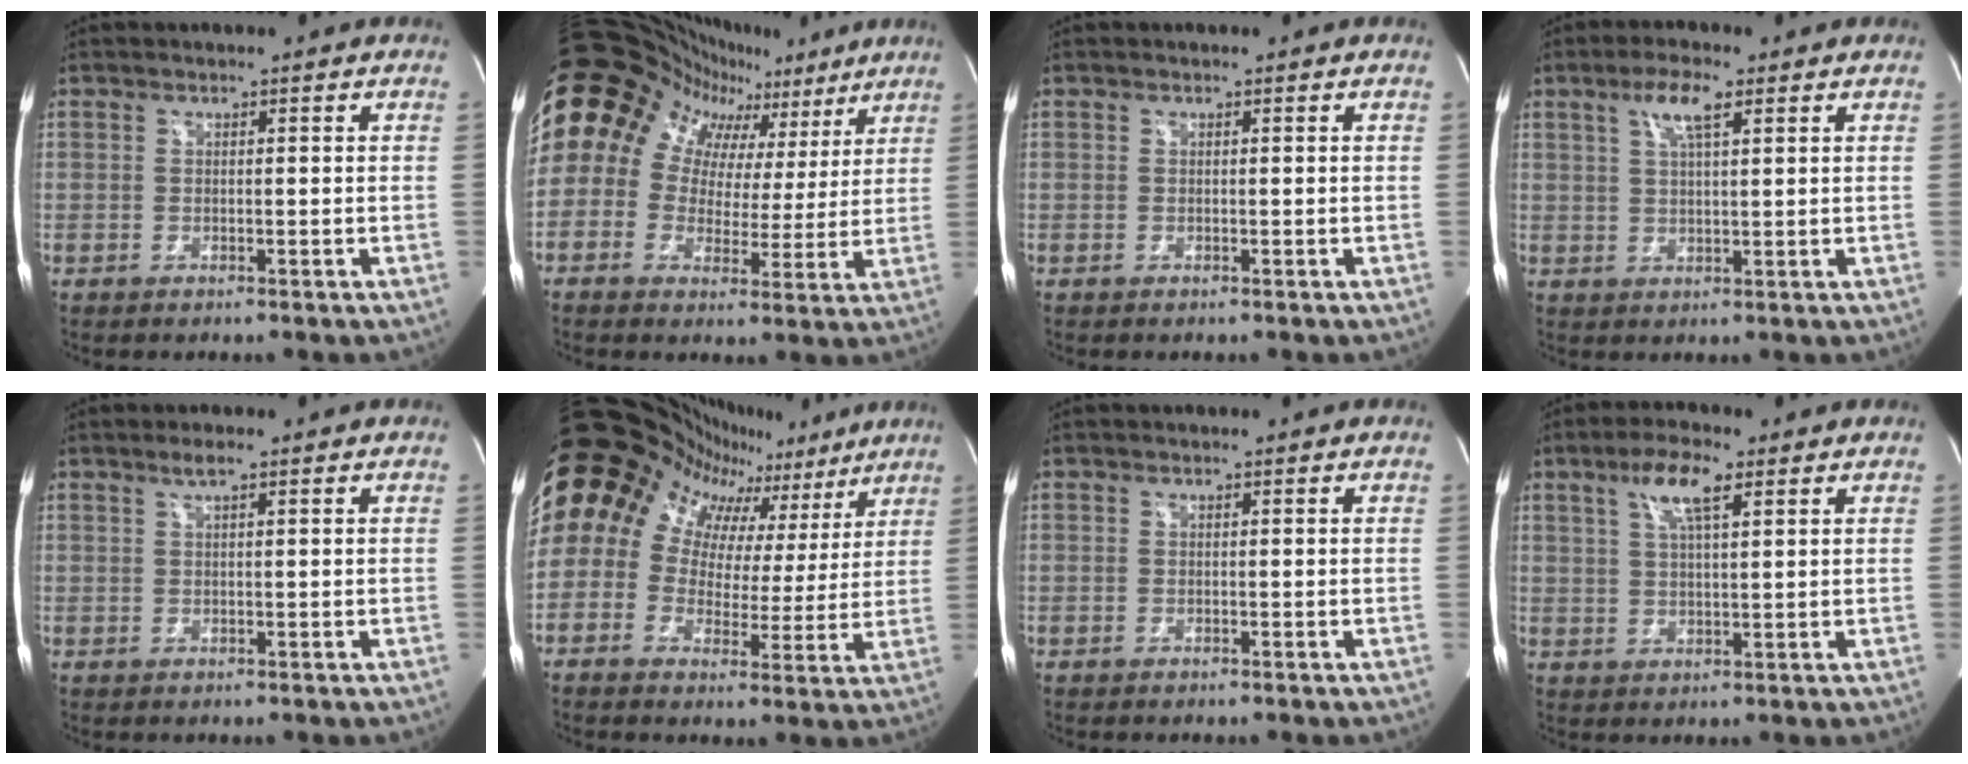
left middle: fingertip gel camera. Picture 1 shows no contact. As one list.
[{"total": 18.4, "force": [11.0, 12.1, 8.3], "torque": [-0.156, 0.072, 0.153]}, {"total": 0.0}, {"total": 5.1, "force": [2.7, 0.9, 4.3], "torque": [-0.088, 0.006, 0.048]}, {"total": 1.7, "force": [1.1, 0.1, 1.2], "torque": [-0.028, 0.003, 0.021]}, {"total": 20.6, "force": [14.0, 12.1, 9.0], "torque": [-0.167, 0.081, 0.183]}, {"total": 0.0}, {"total": 6.5, "force": [3.4, 1.2, 5.4], "torque": [-0.108, 0.009, 0.061]}]